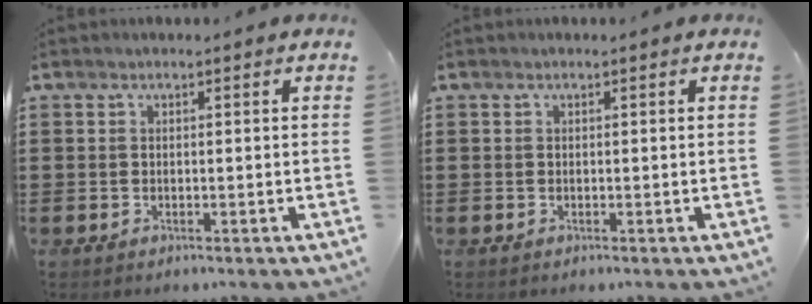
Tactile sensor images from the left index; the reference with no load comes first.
{"total": 0.0}